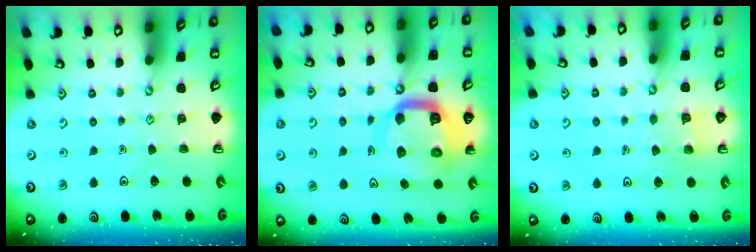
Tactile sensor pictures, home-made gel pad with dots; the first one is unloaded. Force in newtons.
{"total": 13.8, "press": 13.8, "slide": 1.5}
{"total": 4.7, "press": 4.7, "slide": 0.4}